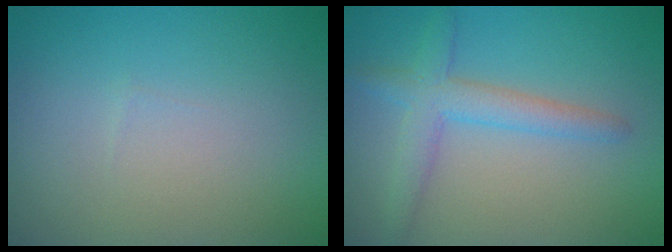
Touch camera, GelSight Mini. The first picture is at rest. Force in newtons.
{"total": 3.4, "press": 3.4, "slide": 0.2}